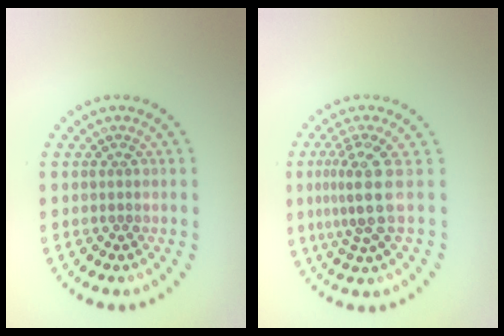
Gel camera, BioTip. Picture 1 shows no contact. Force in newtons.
{"total": 3.6, "press": 2.6, "slide": 2.5}